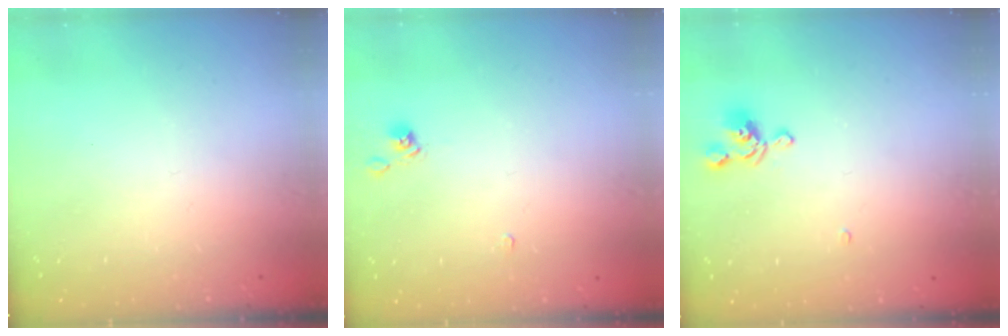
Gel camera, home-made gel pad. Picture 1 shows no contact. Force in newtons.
{"total": 2.4, "press": 2.3, "slide": 0.8}
{"total": 4.7, "press": 4.7, "slide": 0.3}